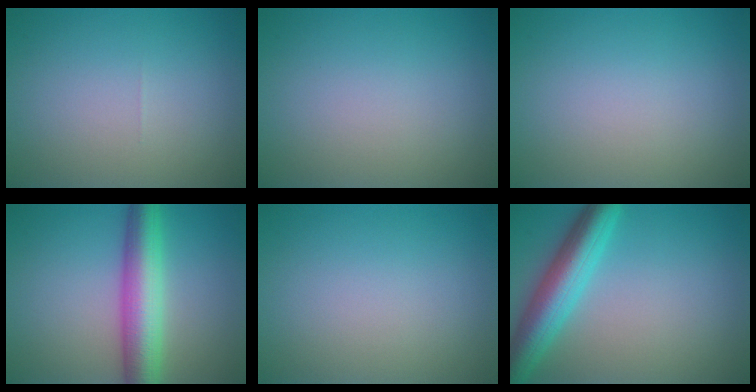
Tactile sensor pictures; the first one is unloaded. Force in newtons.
{"total": 0.0}
{"total": 0.0}
{"total": 6.6, "press": 6.6, "slide": 0.0}
{"total": 0.0}
{"total": 6.3, "press": 6.3, "slide": 0.3}